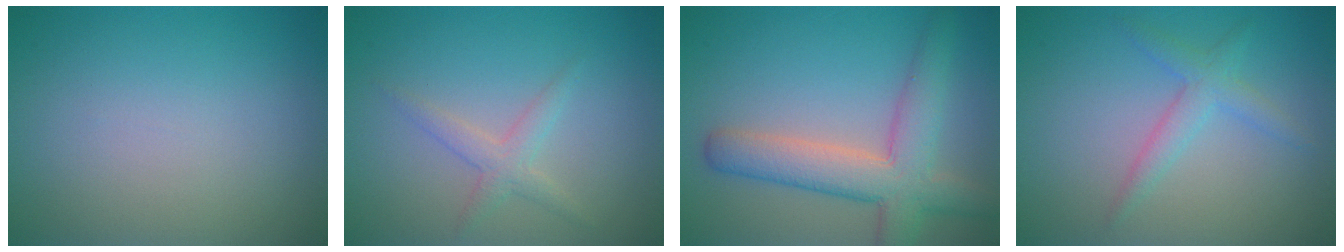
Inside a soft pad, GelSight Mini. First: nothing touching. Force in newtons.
{"total": 1.9, "press": 1.9, "slide": 0.1}
{"total": 6.2, "press": 6.2, "slide": 0.3}
{"total": 2.2, "press": 2.2, "slide": 0.1}